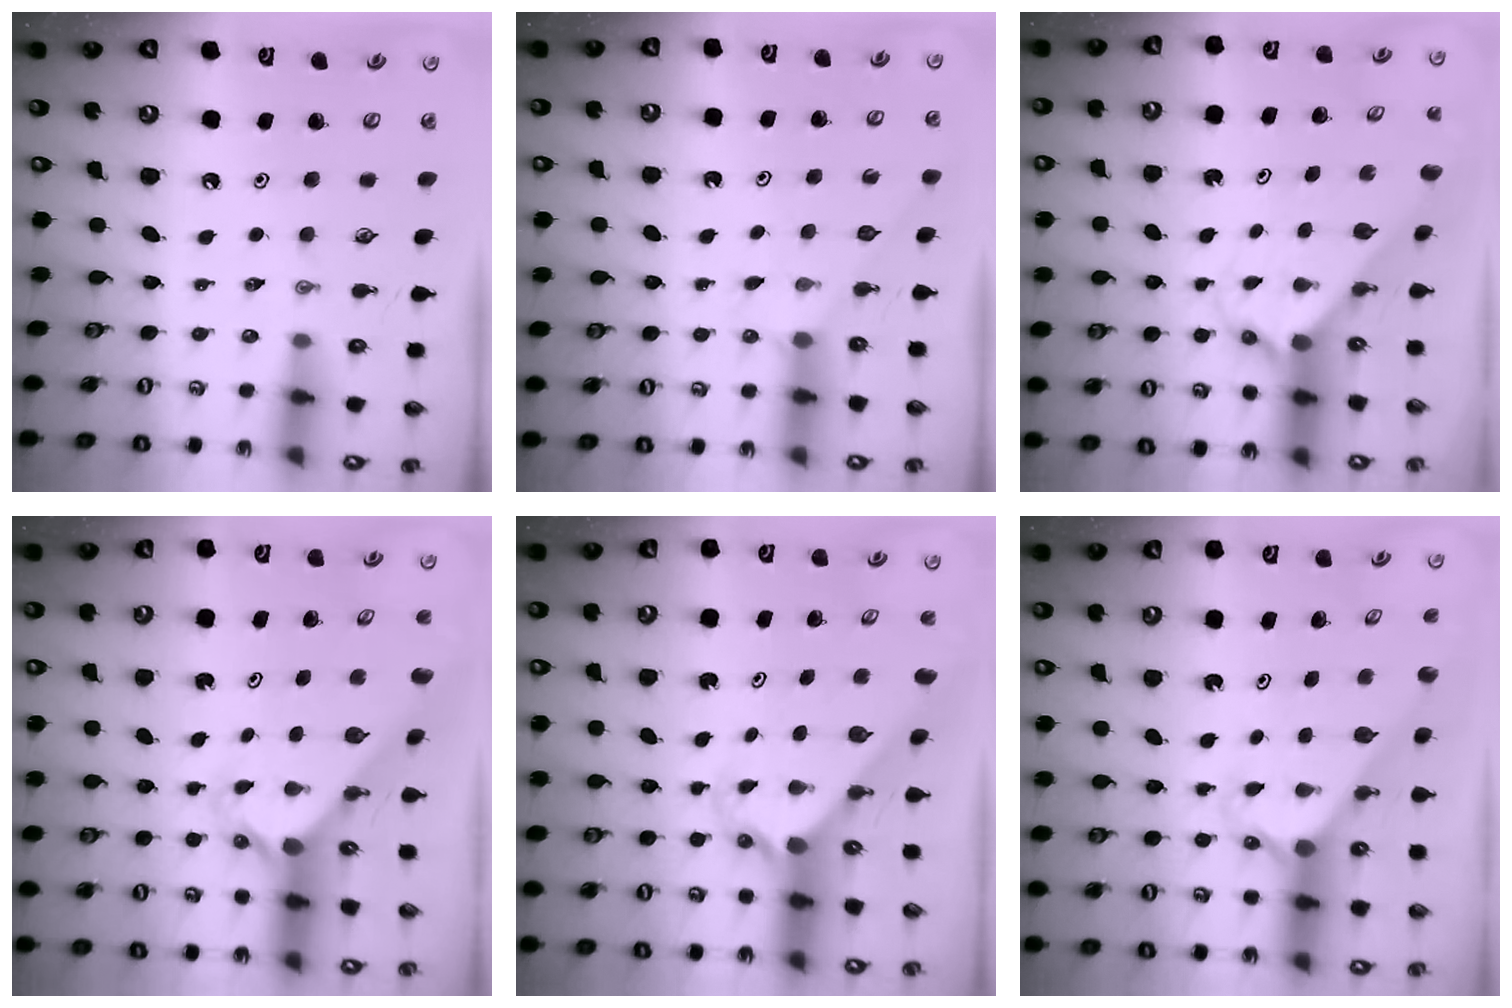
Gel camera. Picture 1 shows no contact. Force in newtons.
{"total": 3.6, "press": 3.6, "slide": 0.3}
{"total": 3.0, "press": 3.0, "slide": 0.2}
{"total": 2.6, "press": 2.6, "slide": 0.2}
{"total": 2.0, "press": 2.0, "slide": 0.2}
{"total": 2.3, "press": 2.3, "slide": 0.1}